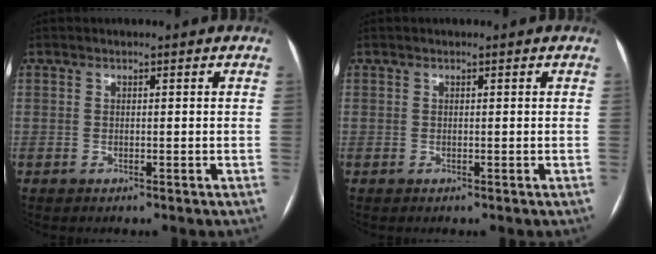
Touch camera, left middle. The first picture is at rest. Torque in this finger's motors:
{"motor_torque": [-0.01, 0.22, 0.03, 0.01]}